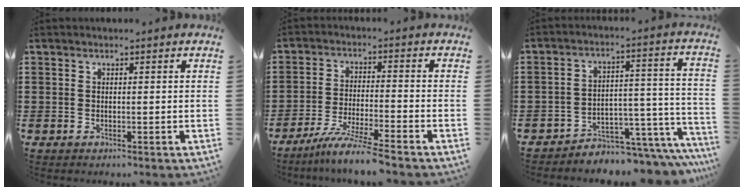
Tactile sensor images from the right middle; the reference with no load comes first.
{"total": 6.6, "force": [-5.7, -0.6, 3.4], "torque": [-0.069, -0.019, -0.108]}
{"total": 4.3, "force": [-4.0, 1.2, 0.7], "torque": [-0.016, 0.003, -0.081]}